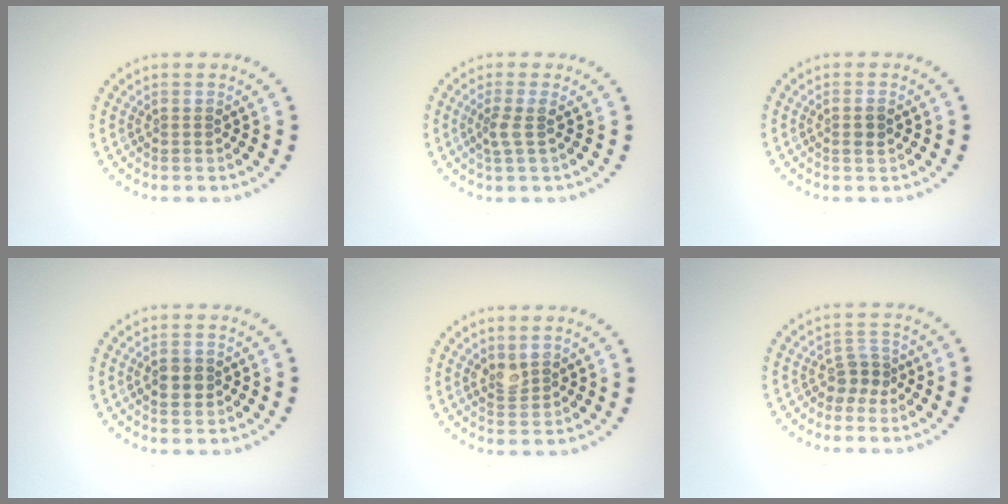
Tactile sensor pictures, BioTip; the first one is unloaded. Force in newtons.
{"total": 1.7, "press": 1.4, "slide": 1.1}
{"total": 1.1, "press": 1.1, "slide": 0.3}
{"total": 2.6, "press": 2.6, "slide": 0.2}
{"total": 1.7, "press": 1.6, "slide": 0.5}
{"total": 2.0, "press": 1.5, "slide": 1.4}